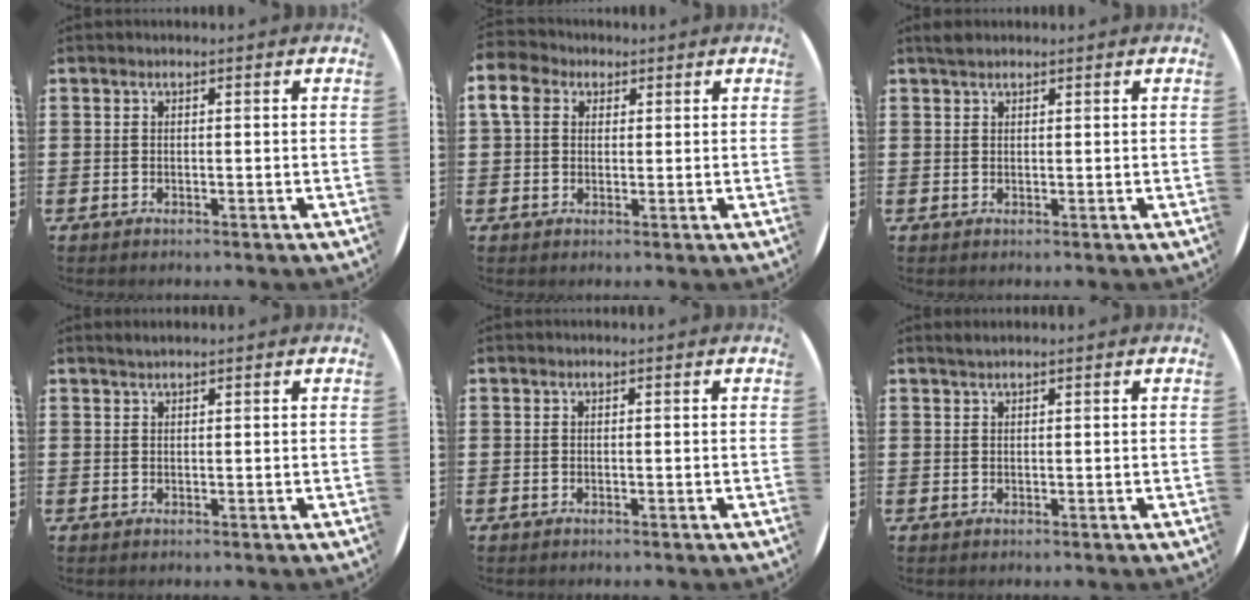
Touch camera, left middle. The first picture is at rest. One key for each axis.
{"total": 4.5, "fx": 2.2, "fy": 3.5, "fz": 1.9, "tx": -0.050, "ty": 0.018, "tz": 0.040}
{"total": 1.3, "fx": 1.1, "fy": 0.5, "fz": 0.3, "tx": -0.001, "ty": 0.000, "tz": 0.020}
{"total": 0.9, "fx": 0.8, "fy": 0.0, "fz": 0.3, "tx": -0.006, "ty": 0.001, "tz": 0.015}
{"total": 0.0}
{"total": 0.8, "fx": 0.7, "fy": -0.1, "fz": 0.2, "tx": -0.004, "ty": 0.000, "tz": 0.014}